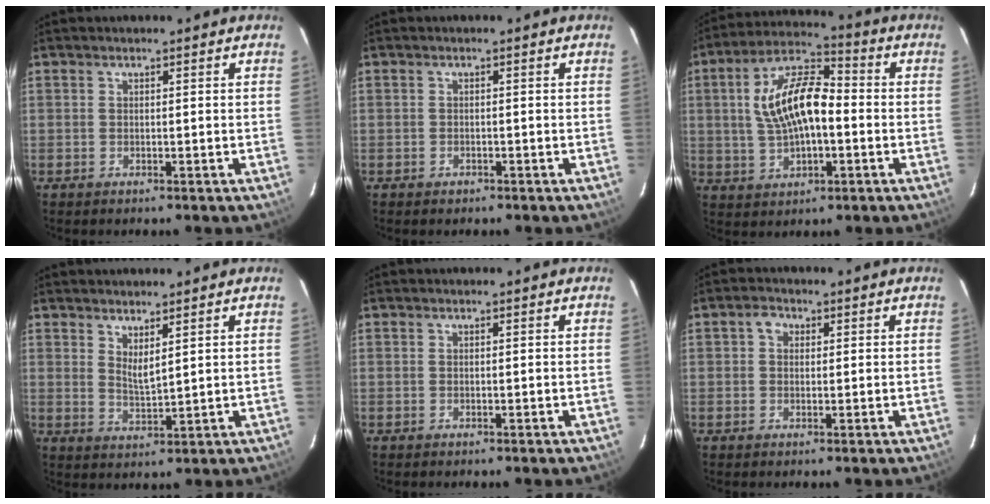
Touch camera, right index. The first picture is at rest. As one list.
[{"total": 1.1, "force": [-0.8, 0.8, 0.1], "torque": [-0.002, 0.002, -0.010]}, {"total": 13.6, "force": [-0.1, 6.4, 12.0], "torque": [-0.232, 0.023, 0.000]}, {"total": 3.5, "force": [2.4, 0.6, 2.4], "torque": [-0.043, -0.009, 0.040]}, {"total": 0.0}, {"total": 2.2, "force": [0.6, 1.9, 1.0], "torque": [-0.015, 0.010, 0.007]}]